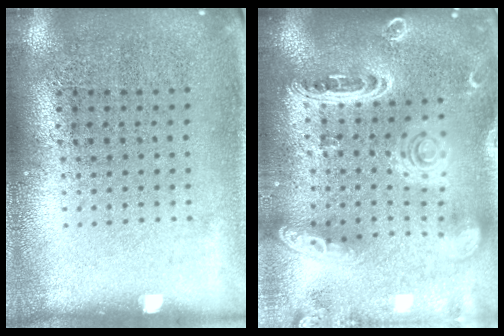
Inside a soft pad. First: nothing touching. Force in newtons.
{"total": 2.5, "press": 2.3, "slide": 1.2}